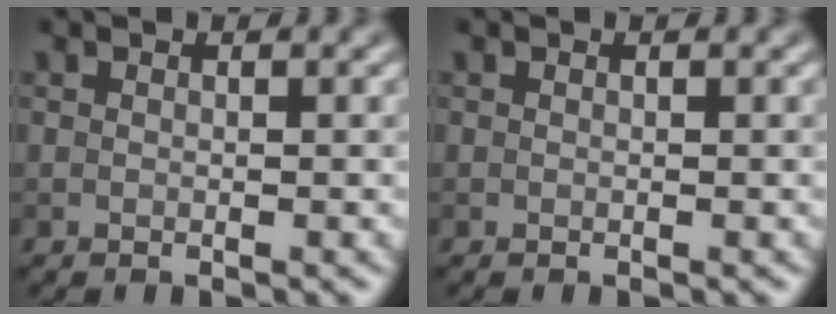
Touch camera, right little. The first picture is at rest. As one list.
[{"total": 0.0}]